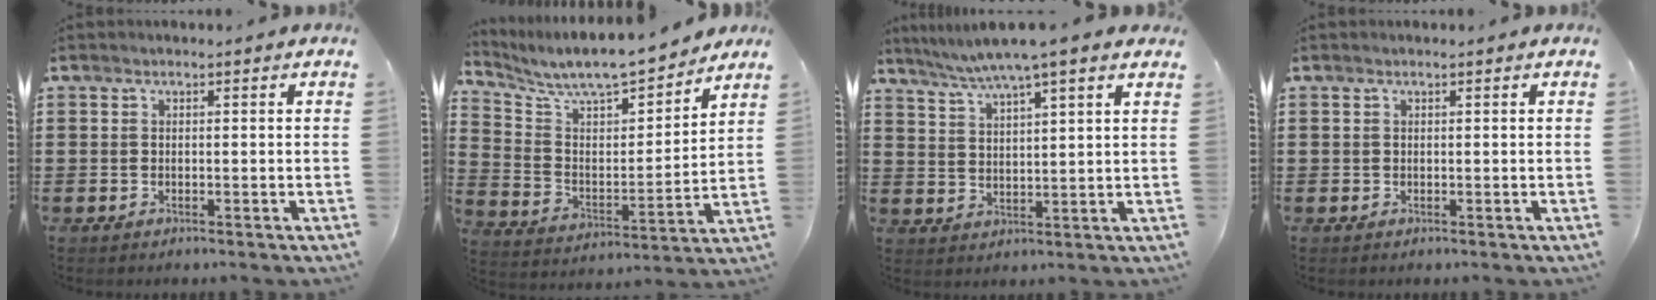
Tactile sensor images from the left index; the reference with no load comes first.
{"total": 8.0, "force": [7.5, 1.0, 2.8], "torque": [-0.089, -0.056, 0.126]}
{"total": 6.0, "force": [4.9, -0.1, 3.5], "torque": [-0.080, -0.018, 0.085]}
{"total": 0.0}